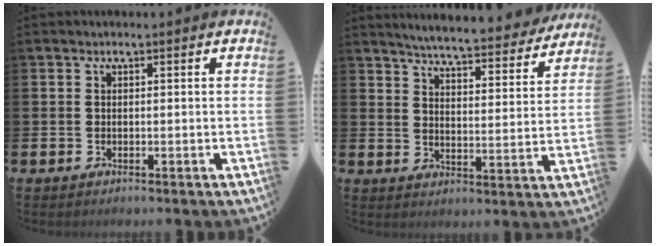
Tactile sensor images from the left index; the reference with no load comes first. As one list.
[{"total": 6.0, "force": [5.8, 0.2, 1.5], "torque": [-0.050, -0.044, 0.096]}]